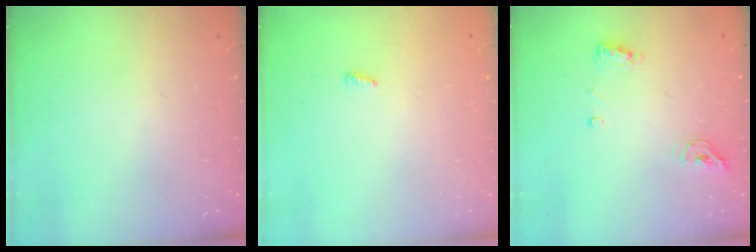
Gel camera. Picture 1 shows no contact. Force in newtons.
{"total": 2.9, "press": 2.9, "slide": 0.2}
{"total": 8.1, "press": 7.2, "slide": 3.7}